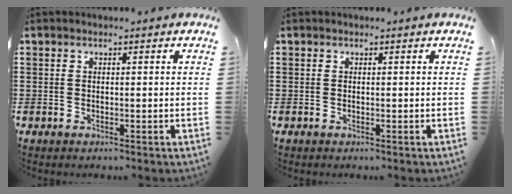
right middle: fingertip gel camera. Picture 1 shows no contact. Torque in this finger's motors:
{"motor_torque": [0.04, -0.02, -0.02, -0.01]}